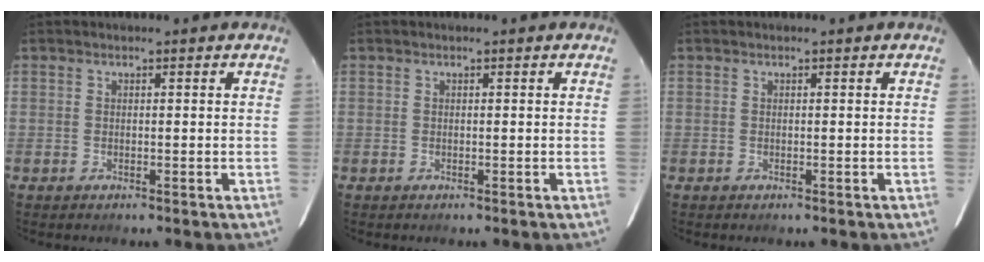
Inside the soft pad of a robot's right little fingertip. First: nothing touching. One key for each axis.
{"total": 0.0}
{"total": 0.0}